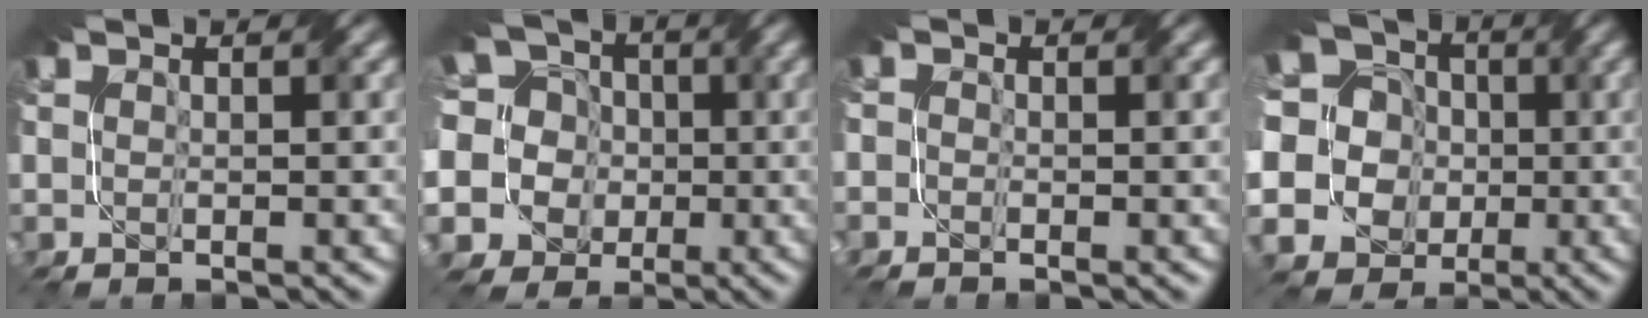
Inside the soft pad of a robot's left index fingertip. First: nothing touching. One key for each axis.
{"total": 13.7, "fx": 0.0, "fy": 12.7, "fz": 5.0, "tx": -0.166, "ty": 0.025, "tz": -0.025}
{"total": 0.8, "fx": -0.6, "fy": 0.5, "fz": 0.3, "tx": -0.006, "ty": -0.006, "tz": -0.014}
{"total": 18.1, "fx": -0.1, "fy": 16.9, "fz": 6.3, "tx": -0.194, "ty": 0.019, "tz": -0.037}